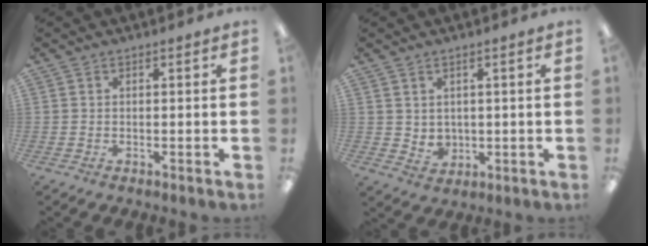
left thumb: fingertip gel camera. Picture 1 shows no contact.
{"total": 3.3, "force": [2.0, 2.6, 0.7], "torque": [-0.012, -0.010, 0.036]}